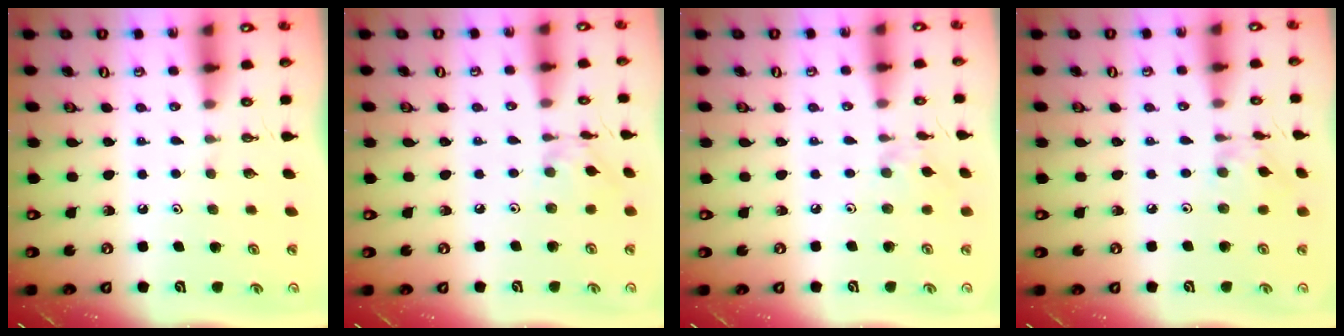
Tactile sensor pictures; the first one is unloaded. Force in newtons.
{"total": 2.7, "press": 2.7, "slide": 0.2}
{"total": 2.4, "press": 2.4, "slide": 0.4}
{"total": 2.2, "press": 2.2, "slide": 0.0}